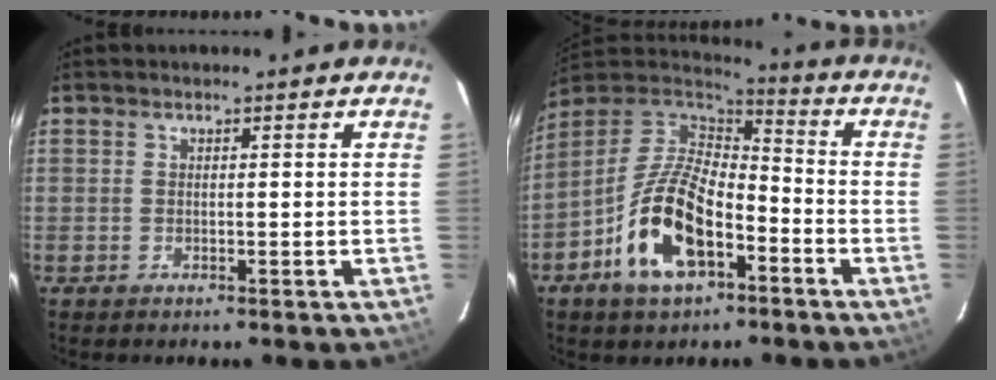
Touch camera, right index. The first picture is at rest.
{"total": 15.8, "force": [-6.9, 7.8, 11.9], "torque": [-0.239, 0.005, -0.124]}